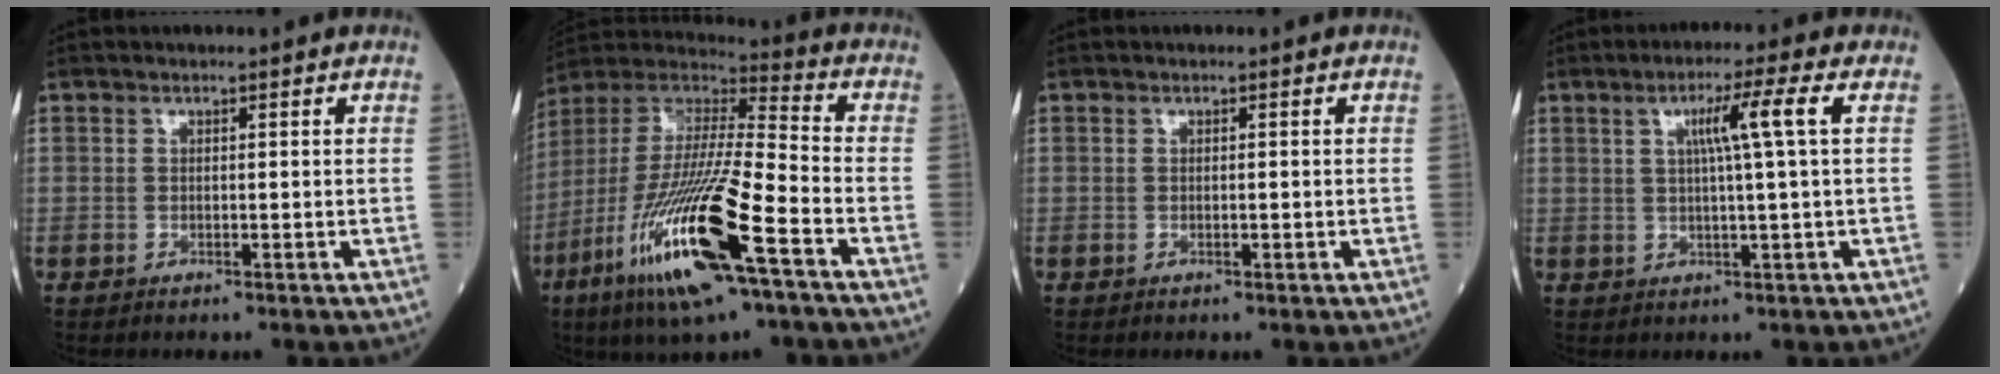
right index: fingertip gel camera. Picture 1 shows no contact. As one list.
[{"total": 22.2, "force": [-10.2, 2.2, 19.6], "torque": [-0.422, -0.050, -0.193]}, {"total": 0.0}, {"total": 5.7, "force": [1.5, -1.3, 5.3], "torque": [-0.095, 0.007, 0.028]}]